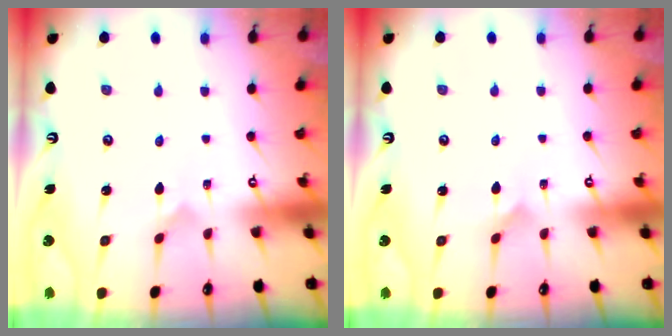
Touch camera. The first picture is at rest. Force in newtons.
{"total": 2.2, "press": 2.2, "slide": 0.2}